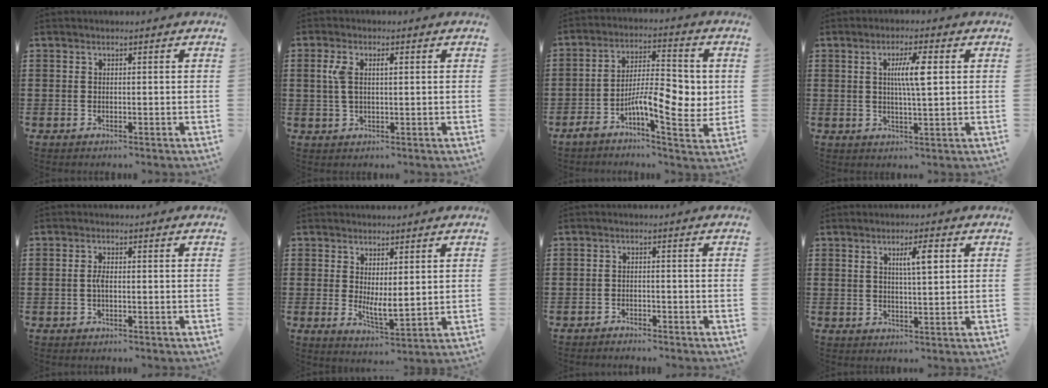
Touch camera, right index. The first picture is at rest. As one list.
[{"total": 3.6, "force": [0.8, 1.7, 3.1], "torque": [-0.074, 0.007, 0.008]}, {"total": 9.7, "force": [-1.6, 3.6, 8.9], "torque": [-0.146, -0.006, -0.032]}, {"total": 5.4, "force": [1.1, 0.7, 5.2], "torque": [-0.102, 0.005, 0.013]}, {"total": 1.7, "force": [-0.3, 0.5, 1.6], "torque": [-0.030, 0.001, -0.006]}, {"total": 3.7, "force": [1.0, 1.2, 3.3], "torque": [-0.065, -0.003, 0.021]}, {"total": 1.4, "force": [-1.4, 0.3, -0.1], "torque": [-0.004, 0.003, -0.031]}, {"total": 4.3, "force": [1.6, 0.8, 3.9], "torque": [-0.063, 0.000, 0.020]}]